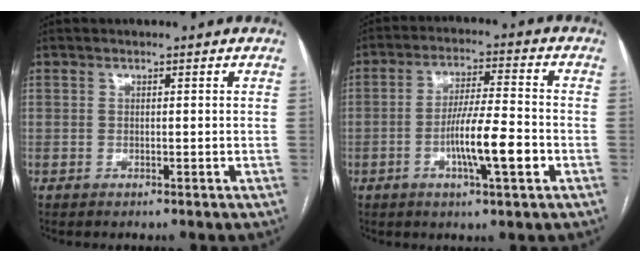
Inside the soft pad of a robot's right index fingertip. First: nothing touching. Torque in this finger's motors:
{"motor_torque": [0.72, -0.03, 0.43, 0.17]}